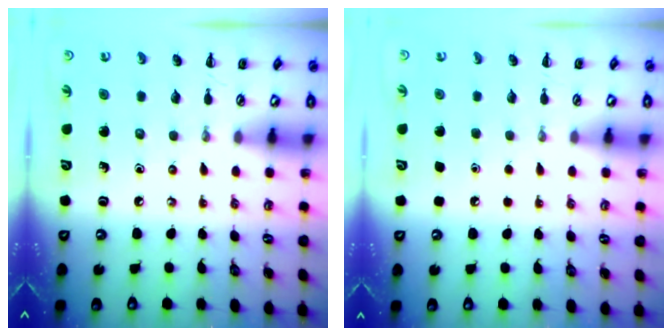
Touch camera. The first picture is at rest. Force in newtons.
{"total": 1.7, "press": 1.7, "slide": 0.1}